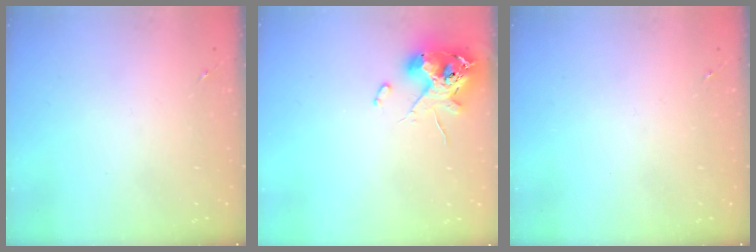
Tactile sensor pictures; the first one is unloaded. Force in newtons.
{"total": 12.0, "press": 11.9, "slide": 1.9}
{"total": 0.0}